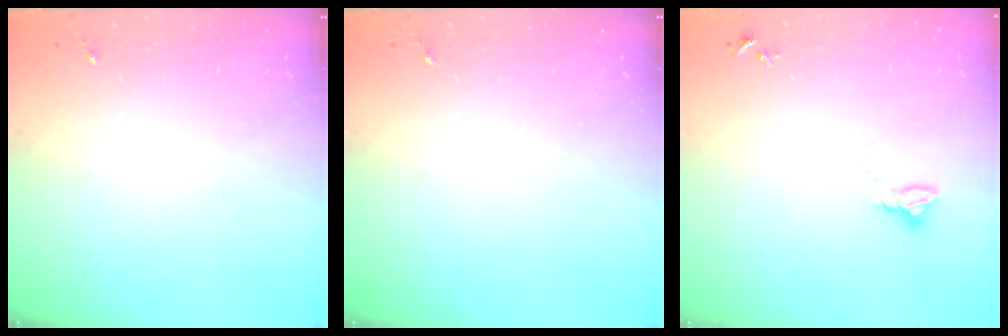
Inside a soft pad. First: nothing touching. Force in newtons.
{"total": 0.0}
{"total": 2.8, "press": 2.8, "slide": 0.1}